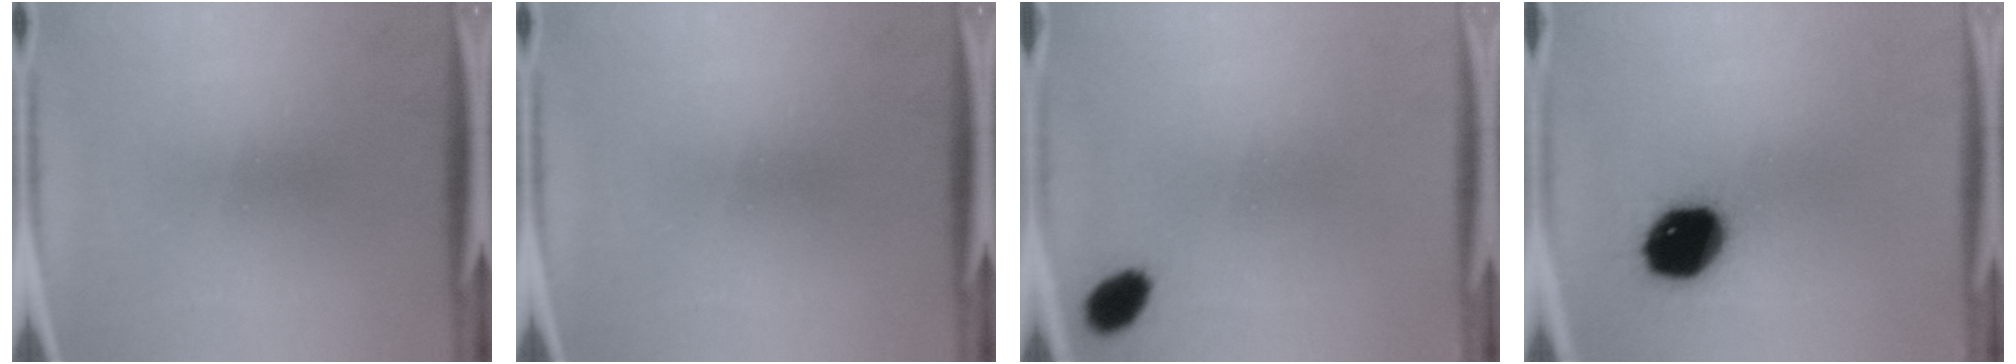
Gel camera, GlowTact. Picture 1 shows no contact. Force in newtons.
{"total": 0.0}
{"total": 4.8}
{"total": 14.9}